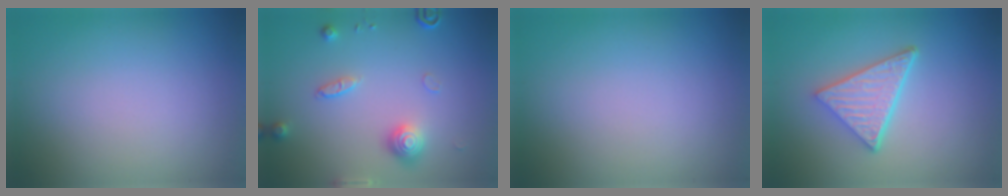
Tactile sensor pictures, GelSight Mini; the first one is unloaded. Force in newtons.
{"total": 3.0, "press": 2.8, "slide": 1.1}
{"total": 0.0}
{"total": 5.0, "press": 3.6, "slide": 3.5}